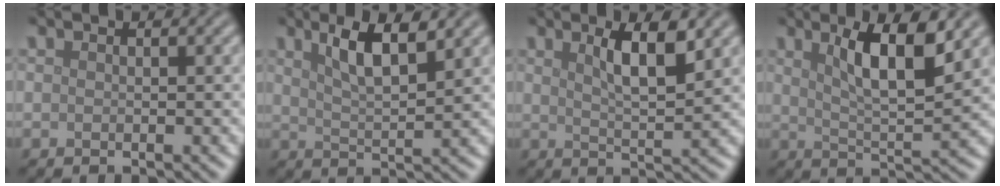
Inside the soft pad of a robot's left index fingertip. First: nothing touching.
{"total": 4.9, "force": [2.7, 1.2, 3.9], "torque": [-0.064, 0.005, 0.046]}
{"total": 4.4, "force": [2.1, 1.0, 3.7], "torque": [-0.060, 0.000, 0.036]}
{"total": 6.2, "force": [2.8, 1.4, 5.3], "torque": [-0.086, -0.003, 0.047]}